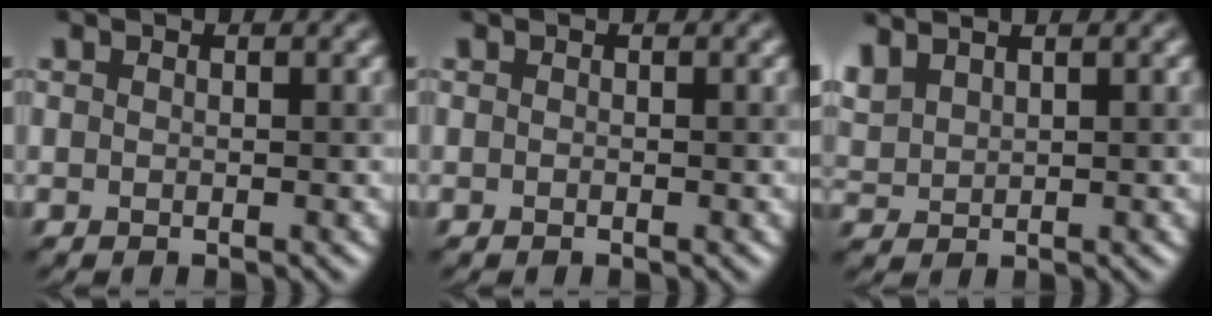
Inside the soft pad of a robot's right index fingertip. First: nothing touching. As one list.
[{"total": 0.0}, {"total": 2.6, "force": [2.1, 0.9, 1.3], "torque": [-0.044, 0.014, 0.051]}]